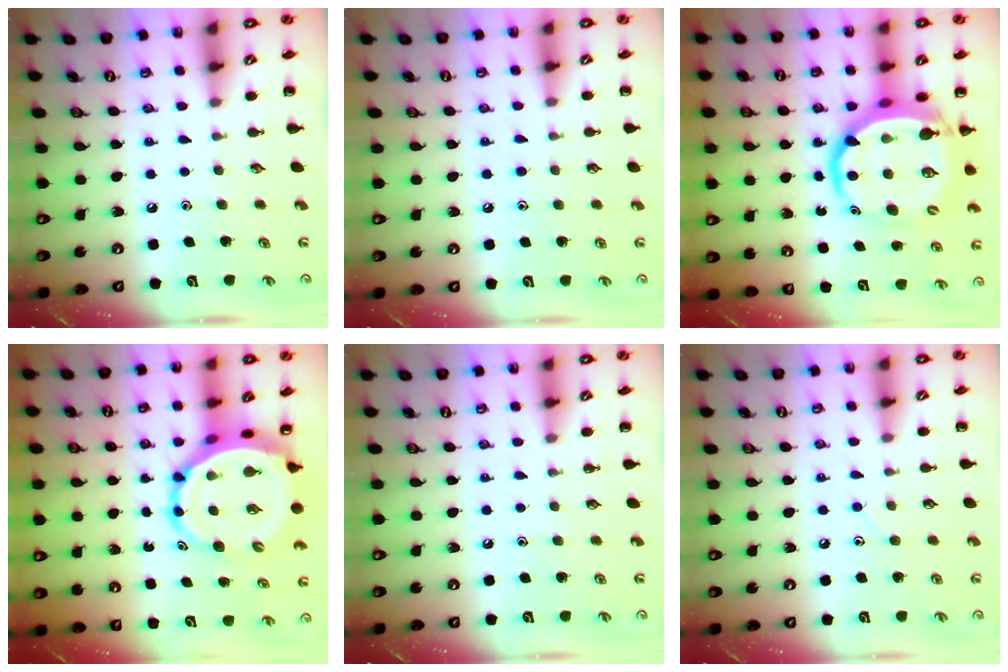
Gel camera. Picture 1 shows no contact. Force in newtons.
{"total": 6.2, "press": 5.9, "slide": 2.1}
{"total": 13.8, "press": 13.4, "slide": 3.5}
{"total": 10.5, "press": 10.1, "slide": 3.1}
{"total": 0.0}
{"total": 3.7, "press": 3.4, "slide": 1.4}